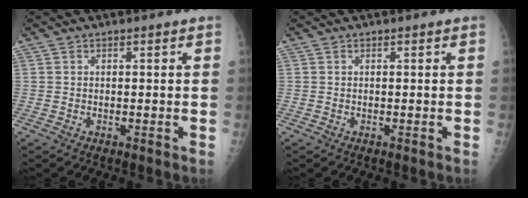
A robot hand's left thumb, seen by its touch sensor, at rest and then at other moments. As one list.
[{"total": 0.0}]